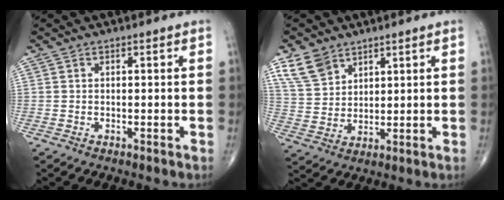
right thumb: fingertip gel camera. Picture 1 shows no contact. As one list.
[{"total": 7.2, "force": [4.8, 4.6, 2.8], "torque": [-0.041, -0.020, 0.105]}]